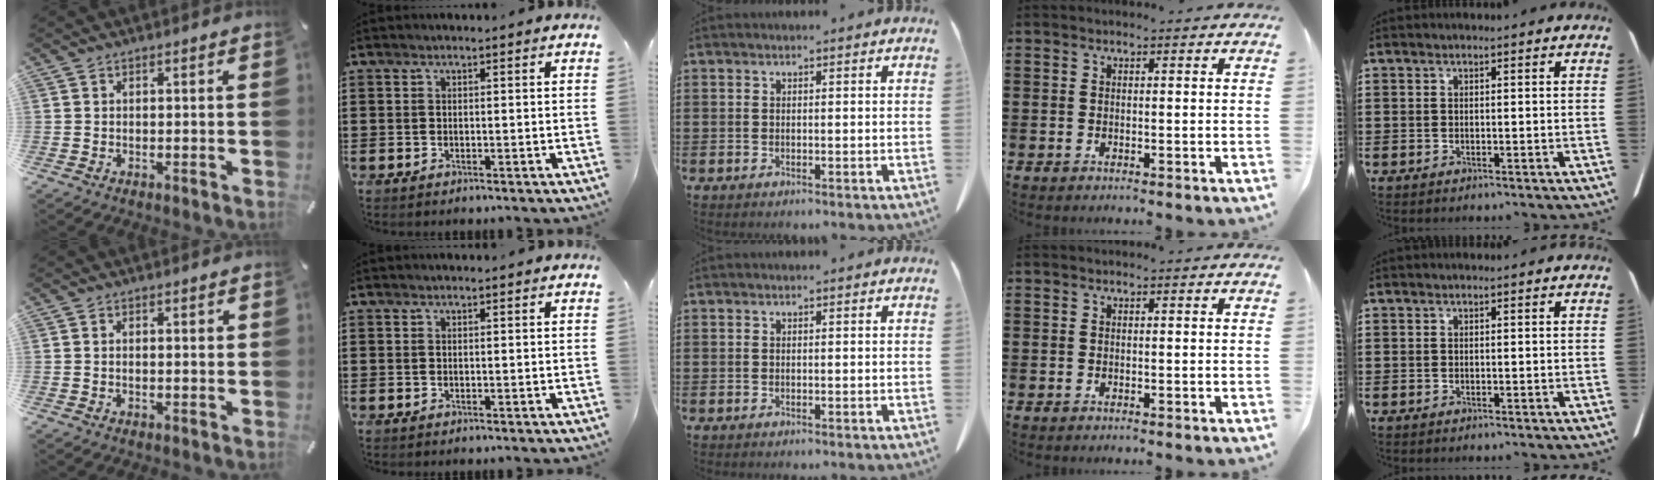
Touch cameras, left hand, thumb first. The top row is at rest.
{"thumb": {"total": 1.5, "force": [0.0, 0.7, 1.3], "torque": [-0.026, 0.002, -0.001]}}